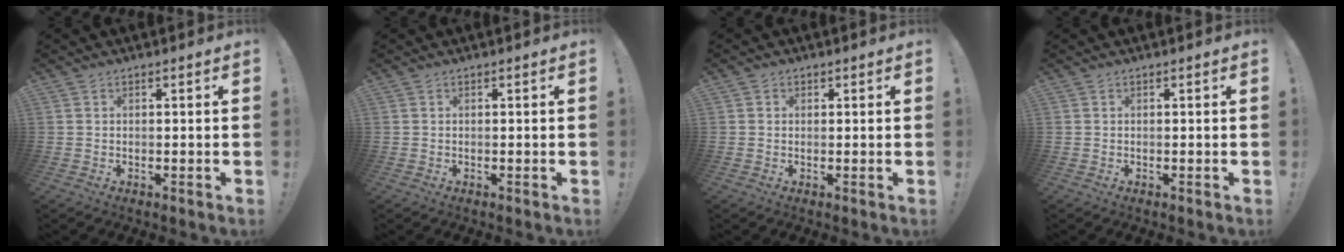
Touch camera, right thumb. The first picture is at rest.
{"total": 0.0}
{"total": 1.0, "force": [0.2, 0.9, 0.2], "torque": [0.001, 0.000, 0.003]}
{"total": 0.0}